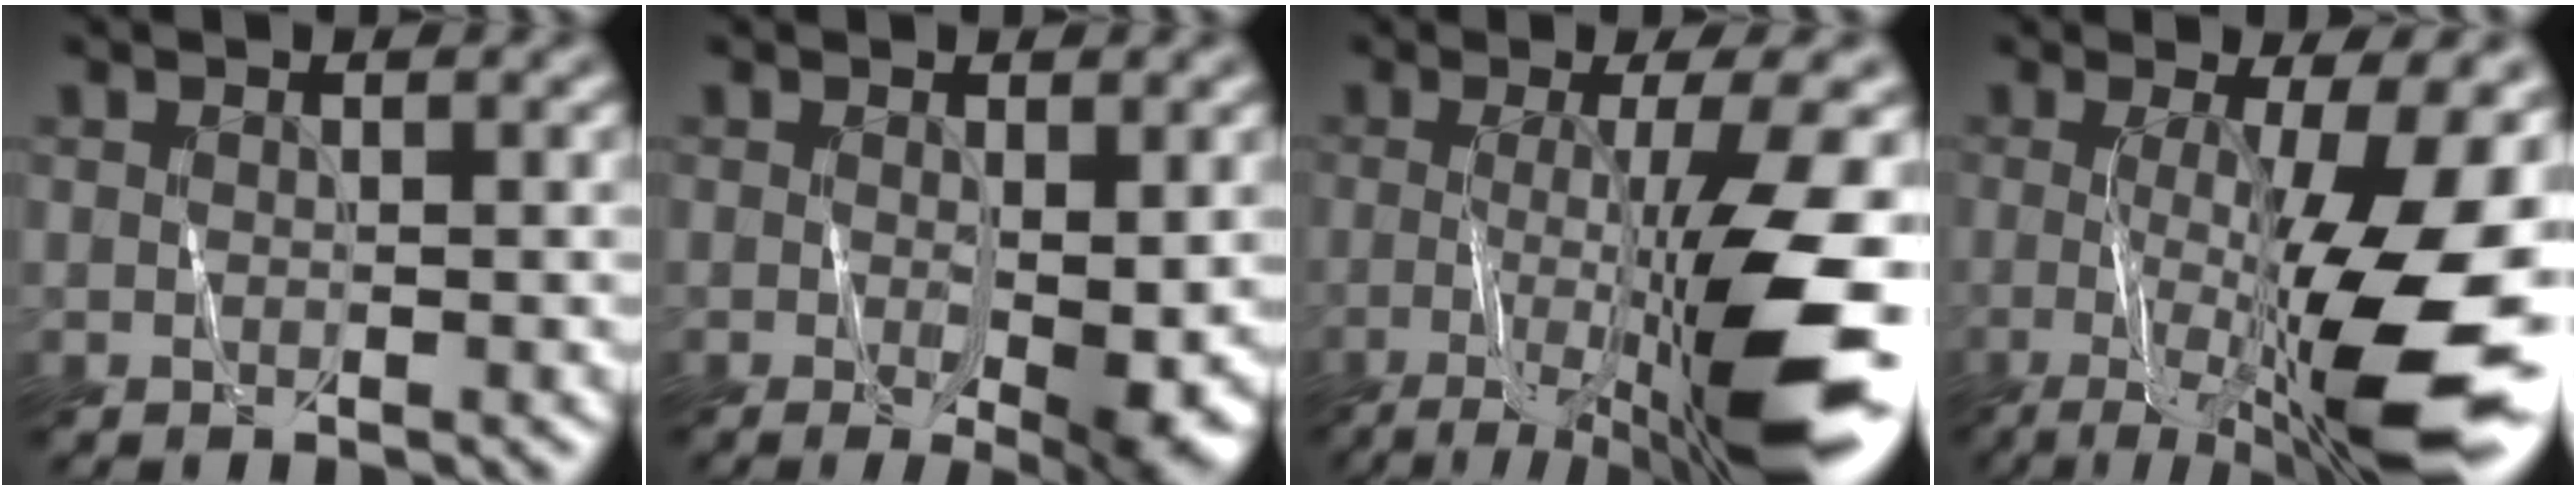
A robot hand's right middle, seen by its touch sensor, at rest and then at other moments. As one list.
[{"total": 4.5, "force": [-0.4, 0.9, 4.4], "torque": [-0.068, -0.016, -0.001]}, {"total": 10.9, "force": [-2.4, 2.2, 10.4], "torque": [-0.162, -0.017, -0.038]}, {"total": 12.5, "force": [-1.7, 3.2, 12.0], "torque": [-0.185, -0.023, -0.021]}]